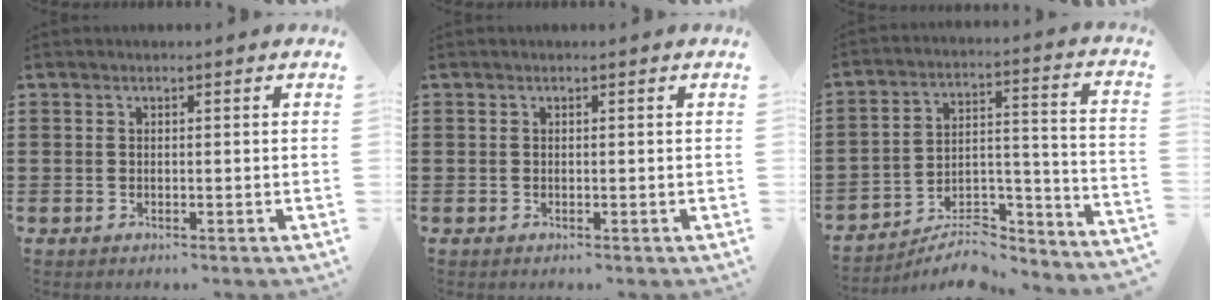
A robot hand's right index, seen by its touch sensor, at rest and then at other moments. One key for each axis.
{"total": 0.0}
{"total": 6.0, "fx": -4.9, "fy": 2.0, "fz": 2.7, "tx": -0.042, "ty": 0.001, "tz": -0.095}